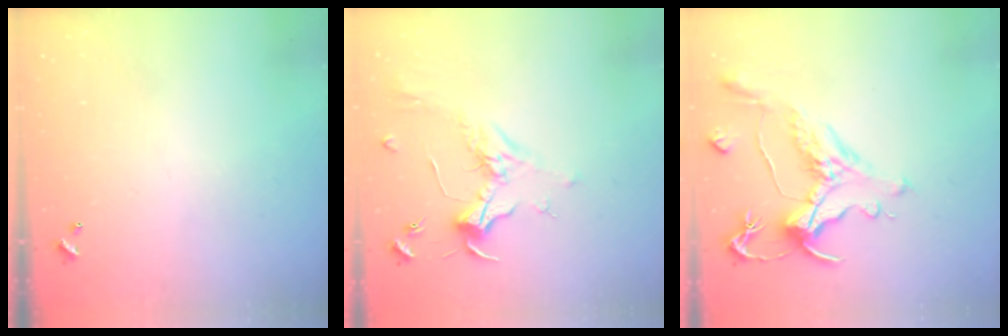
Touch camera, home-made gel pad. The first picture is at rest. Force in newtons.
{"total": 1.8, "press": 1.7, "slide": 0.7}
{"total": 1.5, "press": 0.4, "slide": 1.5}